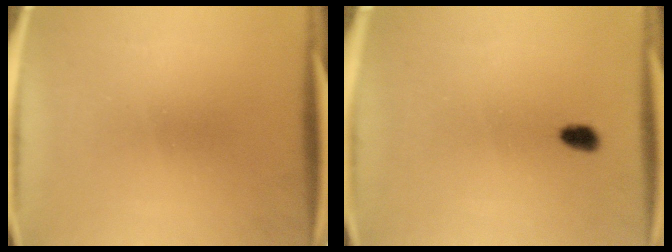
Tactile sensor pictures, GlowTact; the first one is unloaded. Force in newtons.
{"total": 2.2}